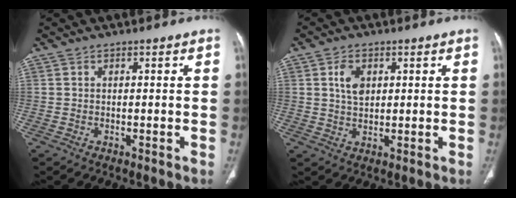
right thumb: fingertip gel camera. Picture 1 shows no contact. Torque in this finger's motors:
{"motor_torque": [-0.12, 1.24, 0.30, 0.56, 0.02]}